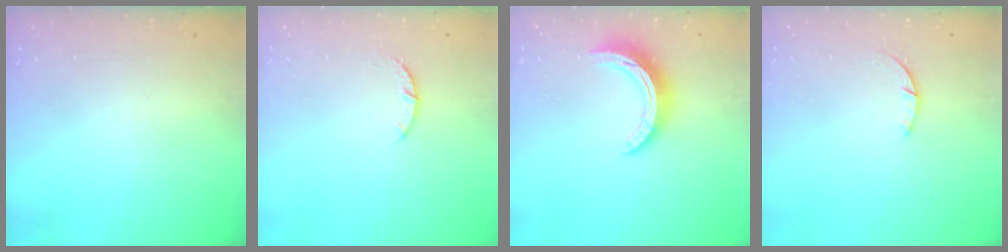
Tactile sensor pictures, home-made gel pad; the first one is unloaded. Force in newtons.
{"total": 3.0, "press": 2.9, "slide": 0.5}
{"total": 10.3, "press": 10.3, "slide": 0.3}
{"total": 1.2, "press": 1.2, "slide": 0.3}